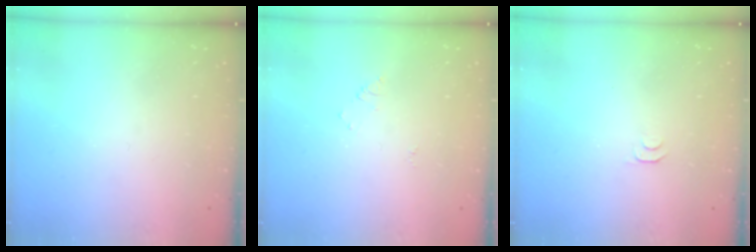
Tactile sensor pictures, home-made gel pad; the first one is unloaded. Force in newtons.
{"total": 4.7, "press": 4.7, "slide": 0.6}
{"total": 3.5, "press": 3.4, "slide": 0.4}